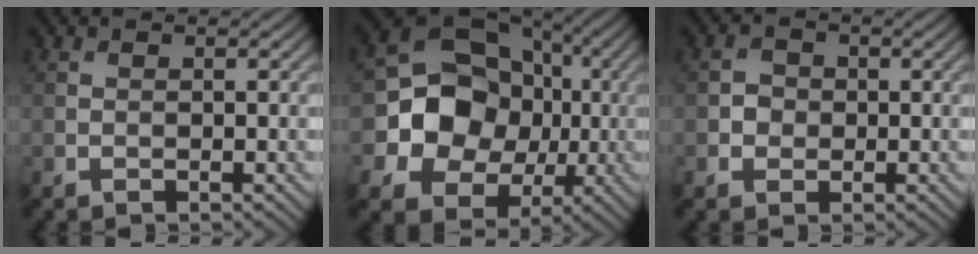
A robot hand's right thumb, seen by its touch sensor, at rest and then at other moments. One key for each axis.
{"total": 12.7, "fx": -0.8, "fy": 11.0, "fz": 6.3, "tx": -0.126, "ty": -0.008, "tz": -0.031}
{"total": 1.7, "fx": -0.2, "fy": 1.7, "fz": 0.5, "tx": -0.005, "ty": -0.001, "tz": -0.007}